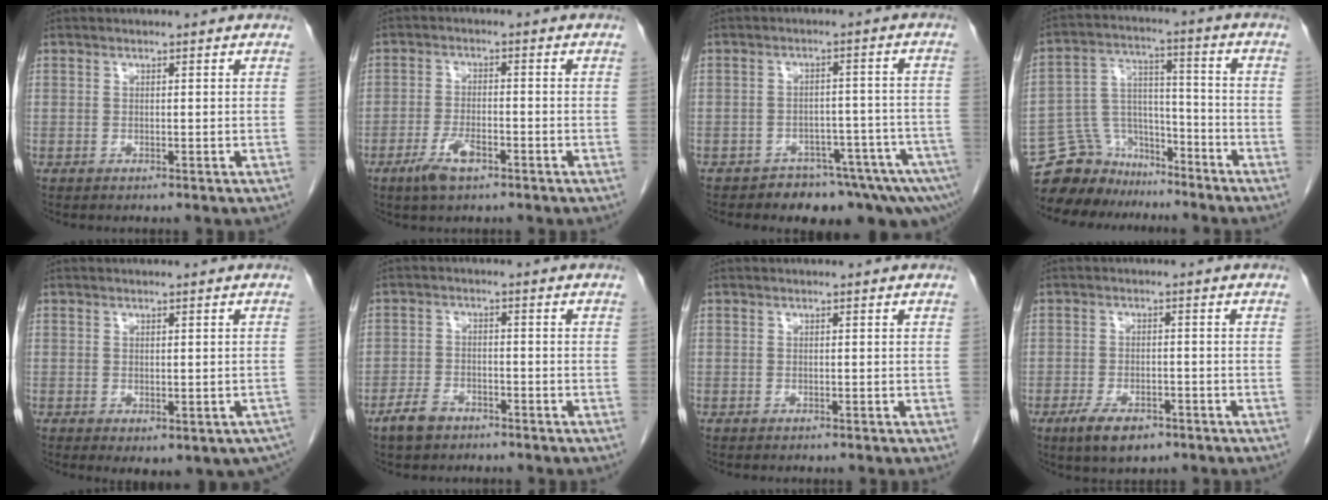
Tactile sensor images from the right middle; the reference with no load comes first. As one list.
[{"total": 4.6, "force": [-2.7, 1.5, 3.4], "torque": [-0.071, -0.002, -0.047]}, {"total": 9.5, "force": [-8.2, 3.2, 3.6], "torque": [-0.019, 0.027, -0.105]}, {"total": 11.2, "force": [-9.9, 5.2, 0.8], "torque": [-0.025, 0.050, -0.175]}, {"total": 8.6, "force": [-5.2, 4.6, 5.1], "torque": [-0.060, -0.009, -0.058]}, {"total": 4.1, "force": [-3.0, 2.1, 1.7], "torque": [-0.040, 0.002, -0.051]}, {"total": 0.0}, {"total": 5.6, "force": [-3.6, 2.4, 3.6], "torque": [-0.070, -0.005, -0.055]}]